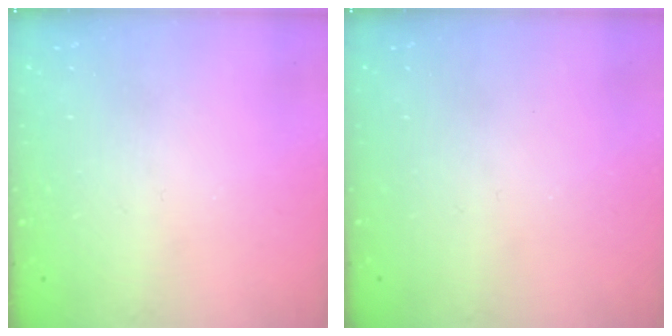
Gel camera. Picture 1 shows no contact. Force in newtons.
{"total": 0.0}